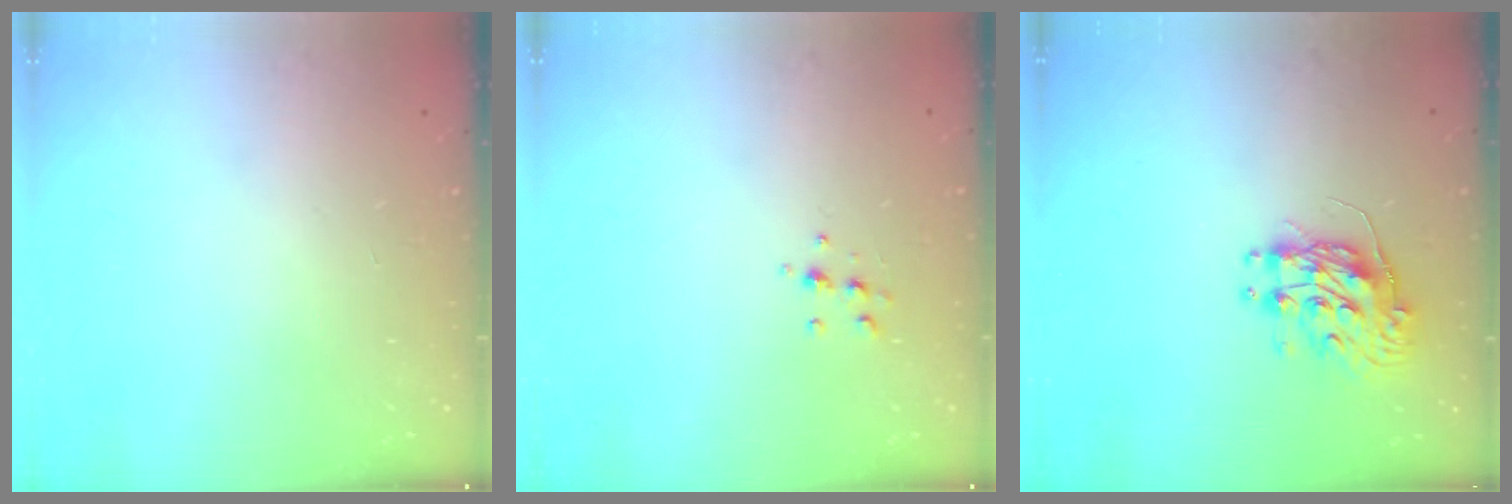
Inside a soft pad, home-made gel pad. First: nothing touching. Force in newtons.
{"total": 5.8, "press": 5.8, "slide": 0.6}
{"total": 9.6, "press": 9.6, "slide": 0.4}